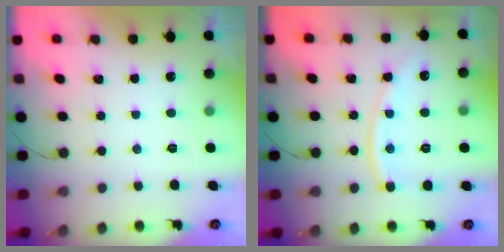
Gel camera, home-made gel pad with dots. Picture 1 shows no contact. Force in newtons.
{"total": 11.2, "press": 11.1, "slide": 1.2}